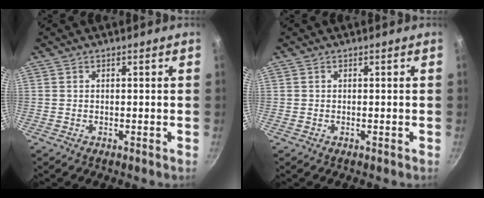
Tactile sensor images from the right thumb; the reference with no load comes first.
{"total": 0.0}